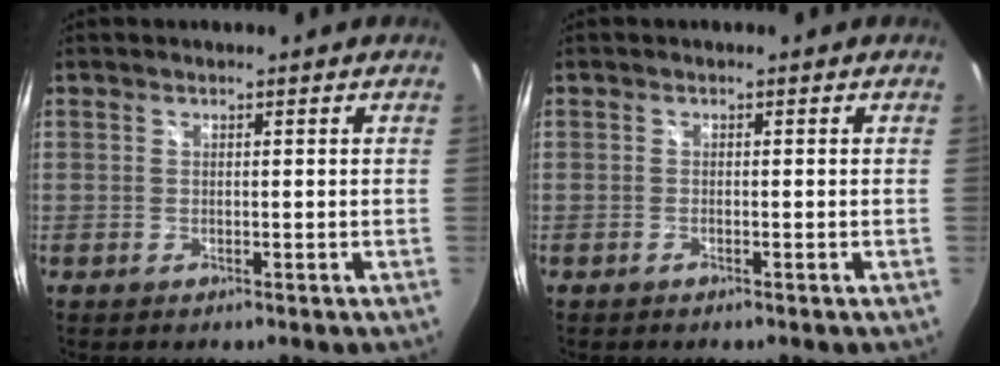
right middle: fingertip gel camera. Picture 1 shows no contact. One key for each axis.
{"total": 0.5, "fx": -0.4, "fy": -0.1, "fz": 0.3, "tx": -0.002, "ty": -0.001, "tz": -0.010}